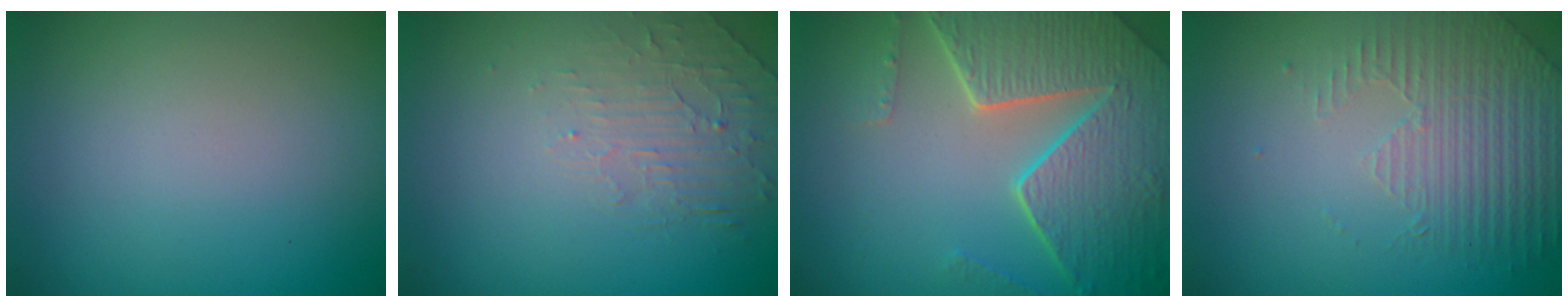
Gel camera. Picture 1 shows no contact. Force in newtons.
{"total": 2.0, "press": 0.9, "slide": 1.8}
{"total": 8.0, "press": 5.7, "slide": 5.7}
{"total": 2.1, "press": 1.8, "slide": 1.0}